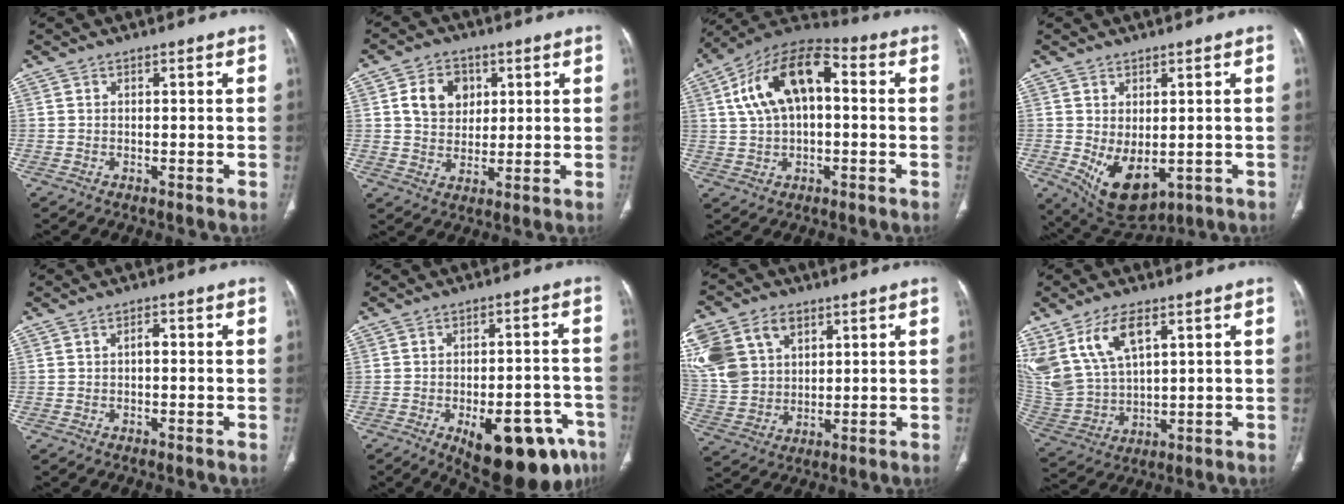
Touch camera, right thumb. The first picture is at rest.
{"total": 8.5, "force": [2.5, 6.7, 4.5], "torque": [-0.044, -0.007, 0.045]}
{"total": 15.9, "force": [2.7, 8.8, 13.0], "torque": [-0.227, 0.036, 0.039]}
{"total": 9.7, "force": [-1.7, 5.5, 7.8], "torque": [-0.118, -0.010, 0.000]}
{"total": 1.3, "force": [-0.1, 0.7, 1.0], "torque": [-0.015, 0.003, -0.004]}
{"total": 19.4, "force": [-9.5, 8.3, 14.7], "torque": [-0.130, 0.039, -0.113]}
{"total": 20.1, "force": [8.2, 14.6, 11.0], "torque": [-0.261, 0.022, 0.170]}
{"total": 14.3, "force": [7.1, 7.3, 10.0], "torque": [-0.204, -0.021, 0.160]}